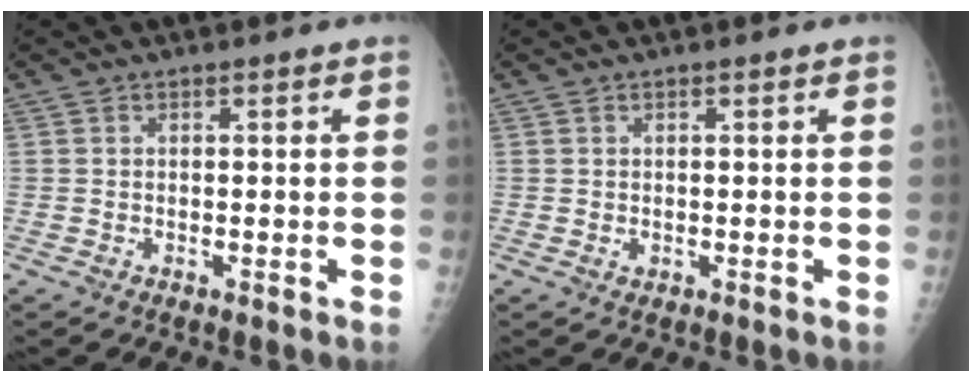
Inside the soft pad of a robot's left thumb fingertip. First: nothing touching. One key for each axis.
{"total": 0.6, "fx": 0.1, "fy": 0.5, "fz": 0.4, "tx": -0.005, "ty": -0.001, "tz": 0.005}